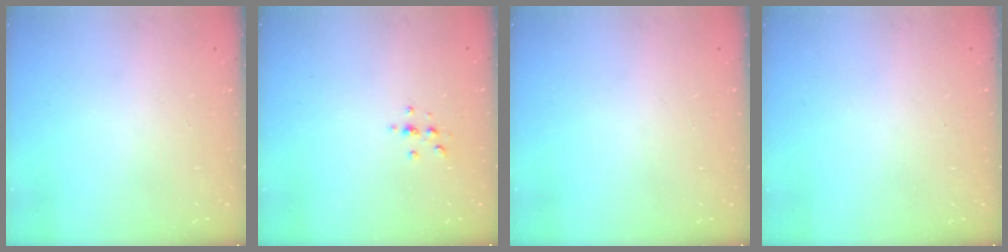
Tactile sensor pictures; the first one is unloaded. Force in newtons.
{"total": 2.2, "press": 2.1, "slide": 0.2}
{"total": 0.0}
{"total": 0.0}